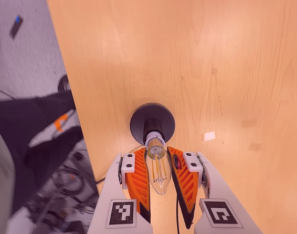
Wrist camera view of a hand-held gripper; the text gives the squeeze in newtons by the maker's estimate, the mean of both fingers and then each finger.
{"total": 18.0, "left": 18.1, "right": 17.9}